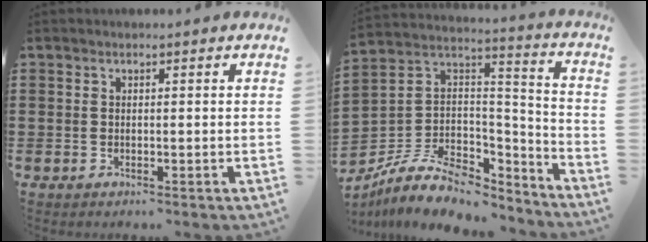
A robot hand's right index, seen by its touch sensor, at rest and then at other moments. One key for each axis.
{"total": 9.5, "fx": -6.2, "fy": 5.3, "fz": 4.8, "tx": -0.101, "ty": 0.013, "tz": -0.114}